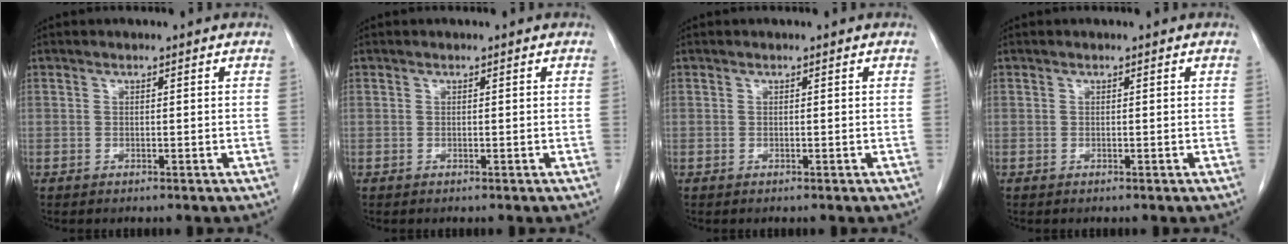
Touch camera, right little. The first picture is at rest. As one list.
[{"total": 0.0}, {"total": 0.0}, {"total": 0.0}]